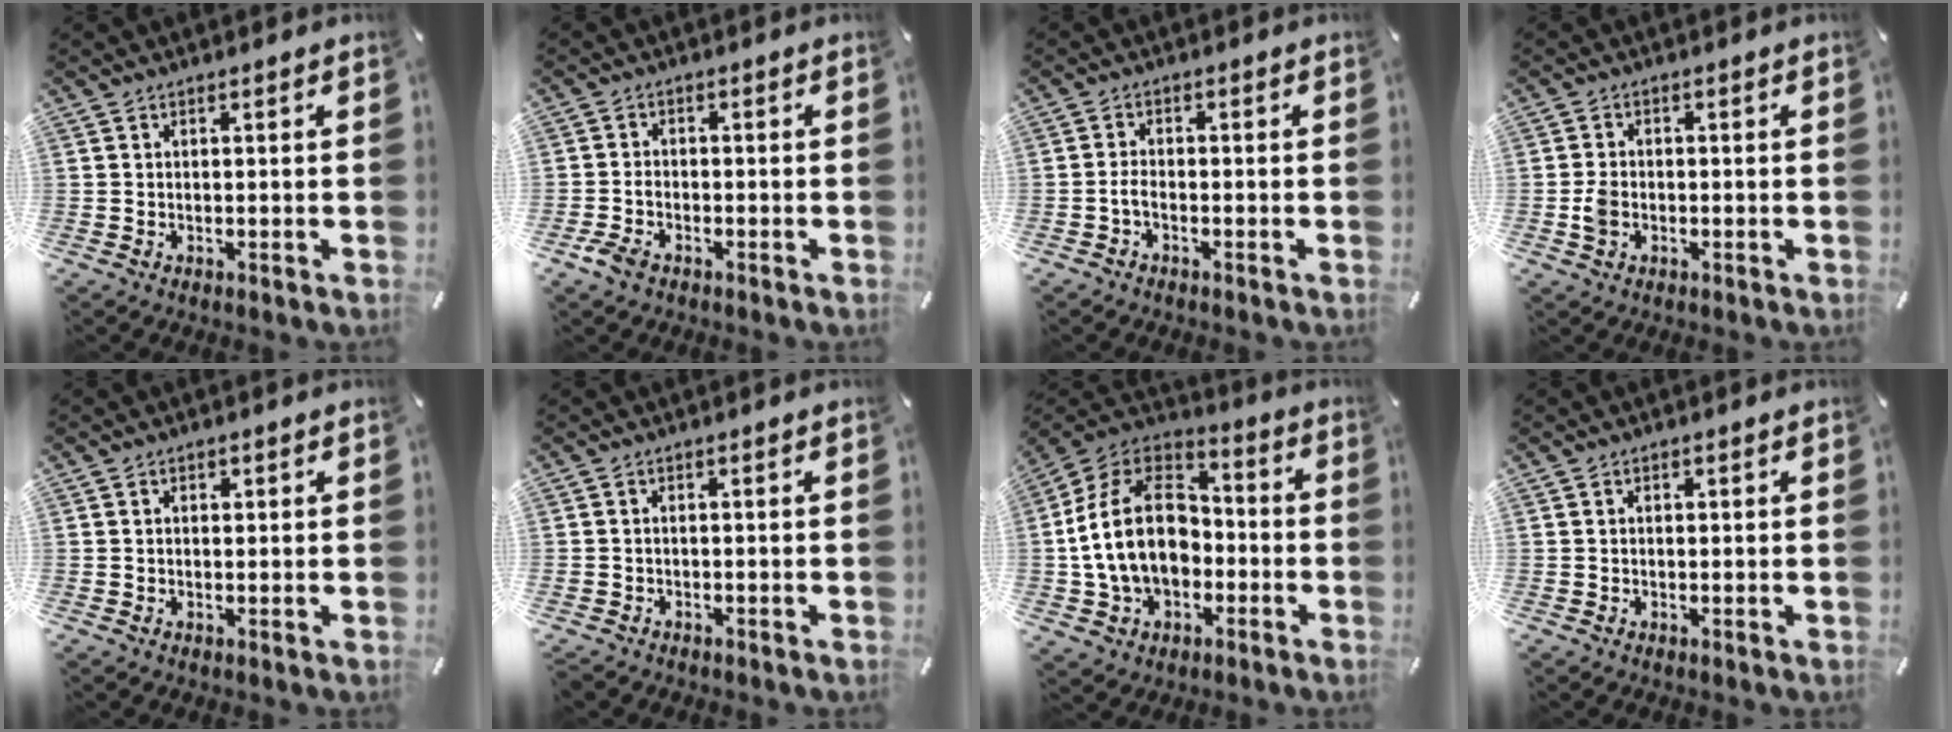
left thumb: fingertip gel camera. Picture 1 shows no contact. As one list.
[{"total": 3.0, "force": [-1.7, 2.1, 1.2], "torque": [-0.028, 0.008, -0.035]}, {"total": 2.3, "force": [-1.2, 0.9, 1.8], "torque": [-0.039, 0.003, -0.023]}, {"total": 3.3, "force": [-0.9, 2.3, 2.2], "torque": [-0.045, 0.002, -0.016]}, {"total": 1.1, "force": [0.2, 0.8, 0.7], "torque": [-0.007, 0.002, 0.000]}, {"total": 0.9, "force": [-0.6, 0.6, 0.4], "torque": [-0.010, 0.001, -0.014]}, {"total": 18.7, "force": [-2.4, 14.3, 11.8], "torque": [-0.263, 0.022, -0.046]}, {"total": 0.7, "force": [0.1, 0.5, 0.5], "torque": [-0.011, 0.002, 0.000]}]